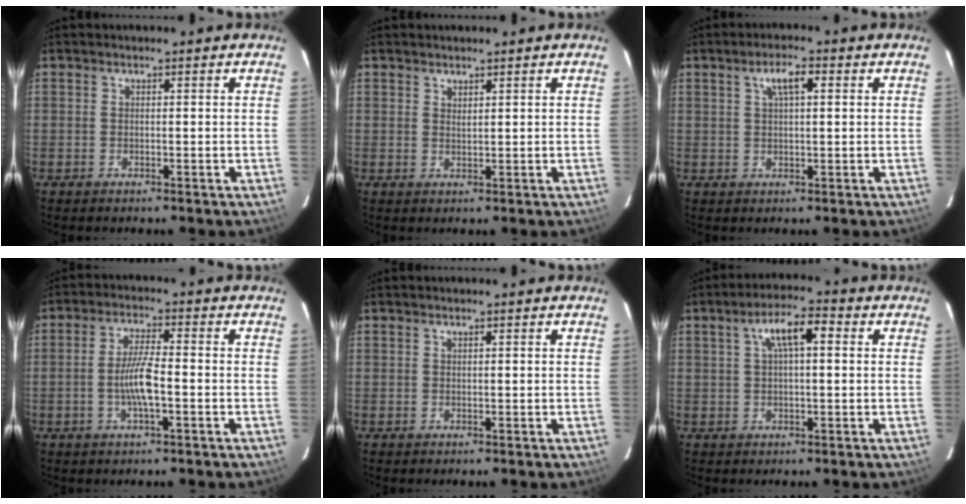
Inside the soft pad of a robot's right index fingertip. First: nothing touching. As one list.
[{"total": 1.2, "force": [1.1, 0.3, 0.3], "torque": [-0.004, 0.000, 0.020]}, {"total": 4.1, "force": [1.6, 1.3, 3.6], "torque": [-0.067, 0.011, 0.029]}, {"total": 6.3, "force": [-1.7, 0.9, 6.0], "torque": [-0.116, 0.001, -0.032]}, {"total": 0.0}, {"total": 6.7, "force": [1.9, 2.2, 6.1], "torque": [-0.112, 0.020, 0.035]}]